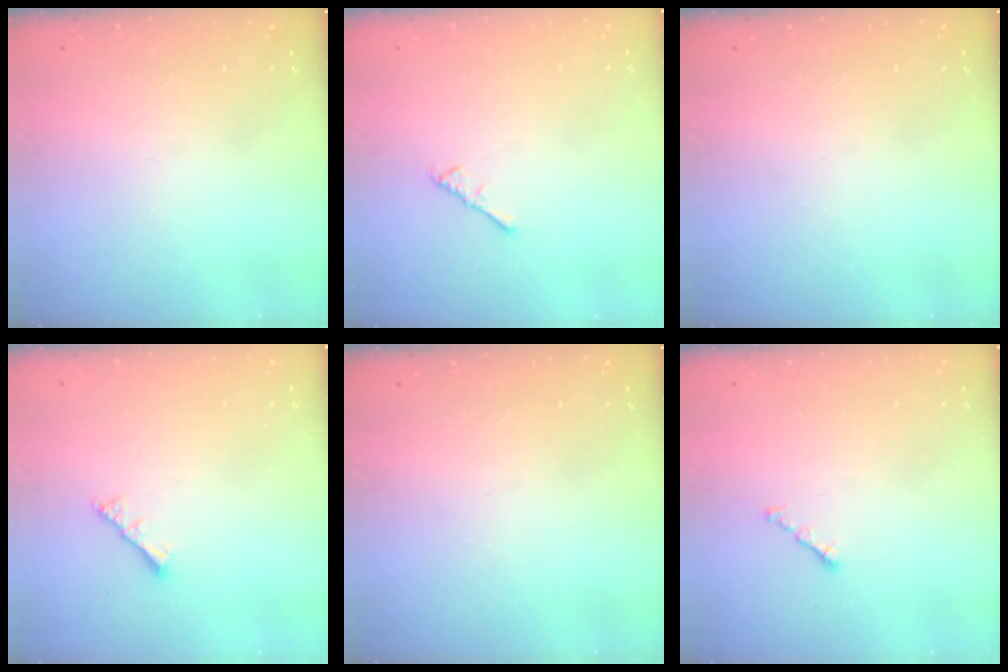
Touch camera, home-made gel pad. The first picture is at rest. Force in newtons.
{"total": 2.2, "press": 2.1, "slide": 0.5}
{"total": 0.0}
{"total": 2.8, "press": 2.8, "slide": 0.6}
{"total": 0.0}
{"total": 0.8, "press": 0.7, "slide": 0.4}